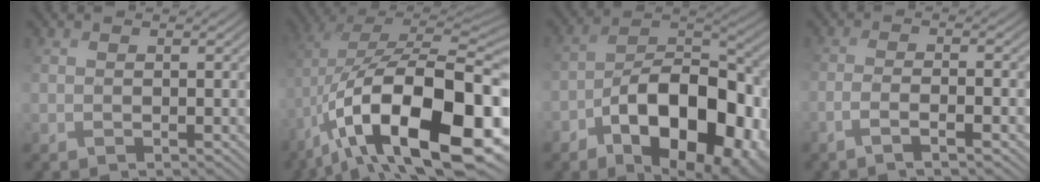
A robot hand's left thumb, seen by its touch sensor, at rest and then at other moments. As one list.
[{"total": 19.0, "force": [-6.8, 9.7, 14.9], "torque": [-0.273, -0.023, -0.089]}, {"total": 16.1, "force": [-6.8, 9.0, 11.4], "torque": [-0.163, -0.009, -0.105]}, {"total": 3.7, "force": [-2.3, 0.6, 2.9], "torque": [-0.045, 0.008, -0.052]}]